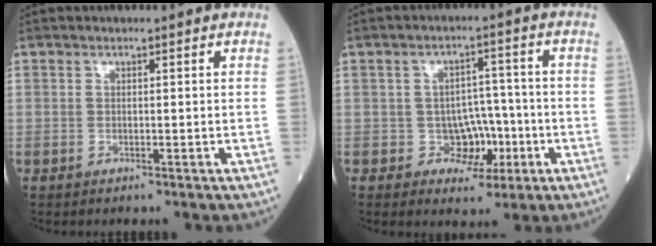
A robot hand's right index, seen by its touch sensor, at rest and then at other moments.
{"total": 5.3, "force": [-1.6, 4.4, 2.5], "torque": [-0.019, 0.016, -0.017]}